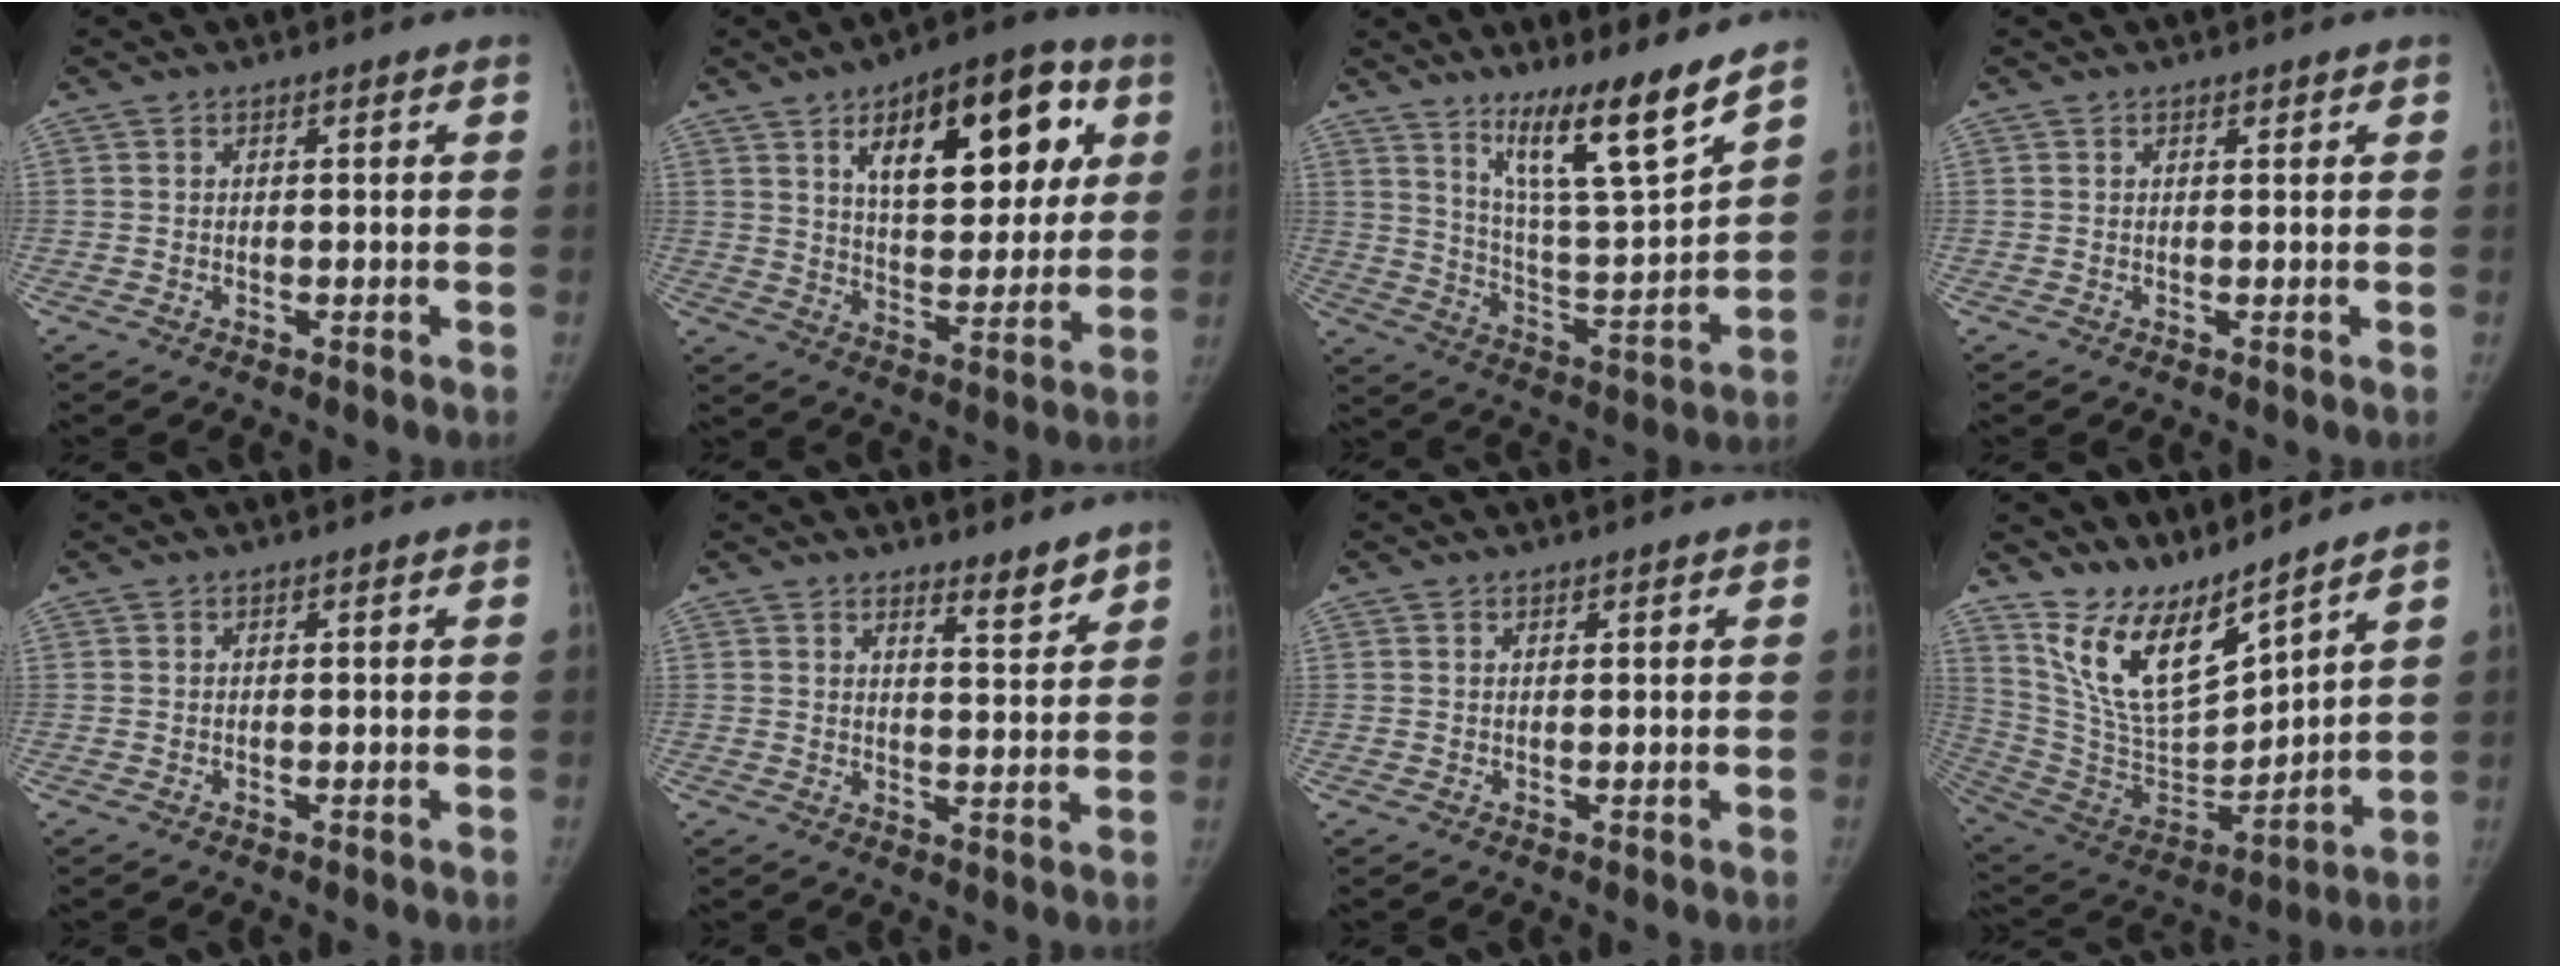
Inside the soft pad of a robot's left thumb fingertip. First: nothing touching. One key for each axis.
{"total": 22.2, "fx": 8.6, "fy": 10.8, "fz": 17.4, "tx": -0.196, "ty": -0.019, "tz": 0.130}
{"total": 15.6, "fx": 11.2, "fy": 1.5, "fz": 10.8, "tx": -0.160, "ty": -0.086, "tz": 0.200}
{"total": 0.6, "fx": 0.5, "fy": 0.2, "fz": 0.3, "tx": -0.004, "ty": -0.004, "tz": 0.008}
{"total": 0.0}
{"total": 4.5, "fx": 3.8, "fy": 1.0, "fz": 2.1, "tx": -0.018, "ty": -0.036, "tz": 0.057}
{"total": 0.5, "fx": 0.4, "fy": 0.1, "fz": 0.2, "tx": -0.004, "ty": -0.003, "tz": 0.008}
{"total": 16.5, "fx": 13.3, "fy": 4.4, "fz": 8.8, "tx": -0.128, "ty": -0.090, "tz": 0.271}